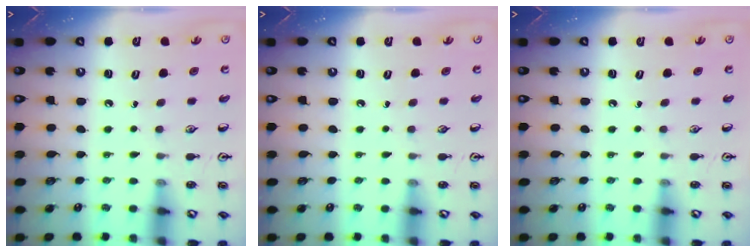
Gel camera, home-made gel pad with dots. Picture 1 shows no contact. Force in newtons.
{"total": 0.0}
{"total": 0.0}